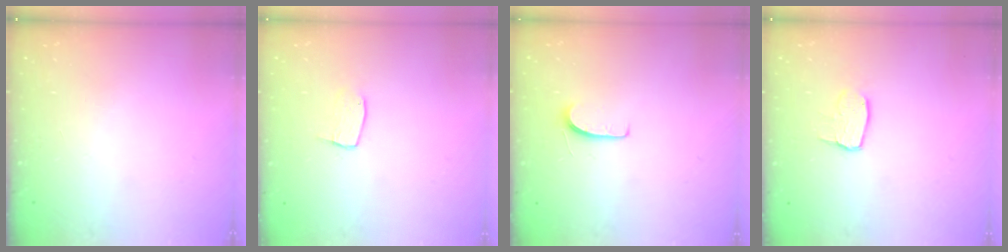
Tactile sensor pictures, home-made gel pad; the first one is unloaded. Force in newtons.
{"total": 5.9, "press": 5.9, "slide": 0.3}
{"total": 5.4, "press": 5.3, "slide": 0.5}
{"total": 6.1, "press": 6.0, "slide": 0.4}